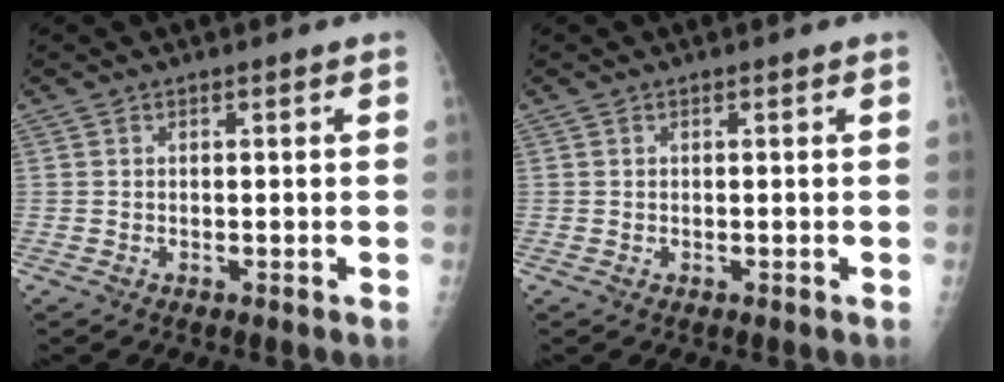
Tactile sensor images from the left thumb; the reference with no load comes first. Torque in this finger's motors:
{"motor_torque": [-0.51, -0.27, 0.23, -0.21, -0.04]}